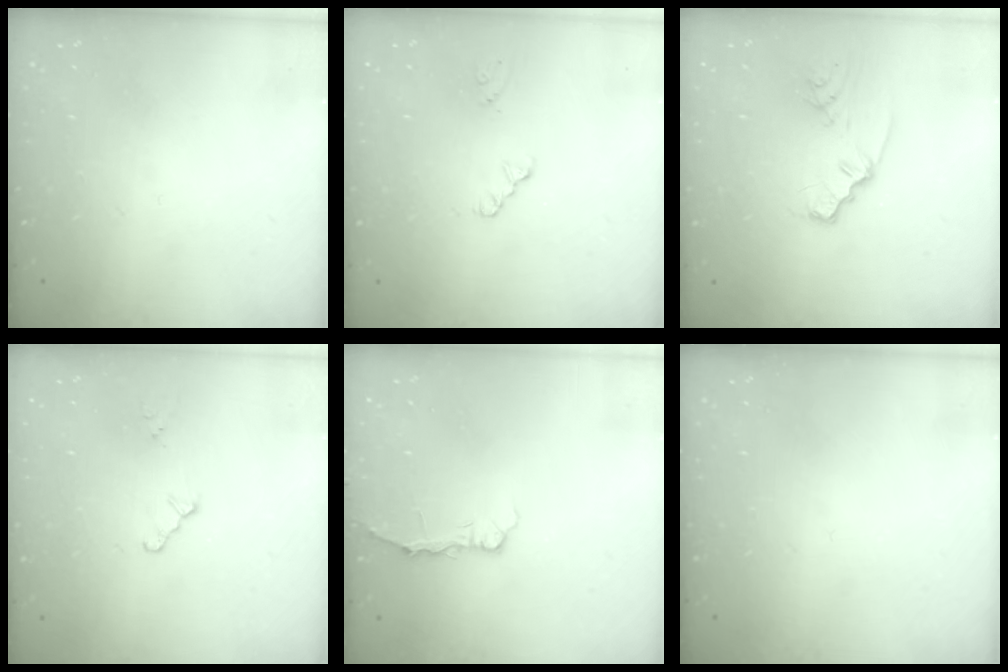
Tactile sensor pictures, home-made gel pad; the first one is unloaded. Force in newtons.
{"total": 0.7, "press": 0.7, "slide": 0.2}
{"total": 3.4, "press": 3.4, "slide": 0.2}
{"total": 0.9, "press": 0.8, "slide": 0.2}
{"total": 2.6, "press": 2.6, "slide": 0.3}
{"total": 0.0}